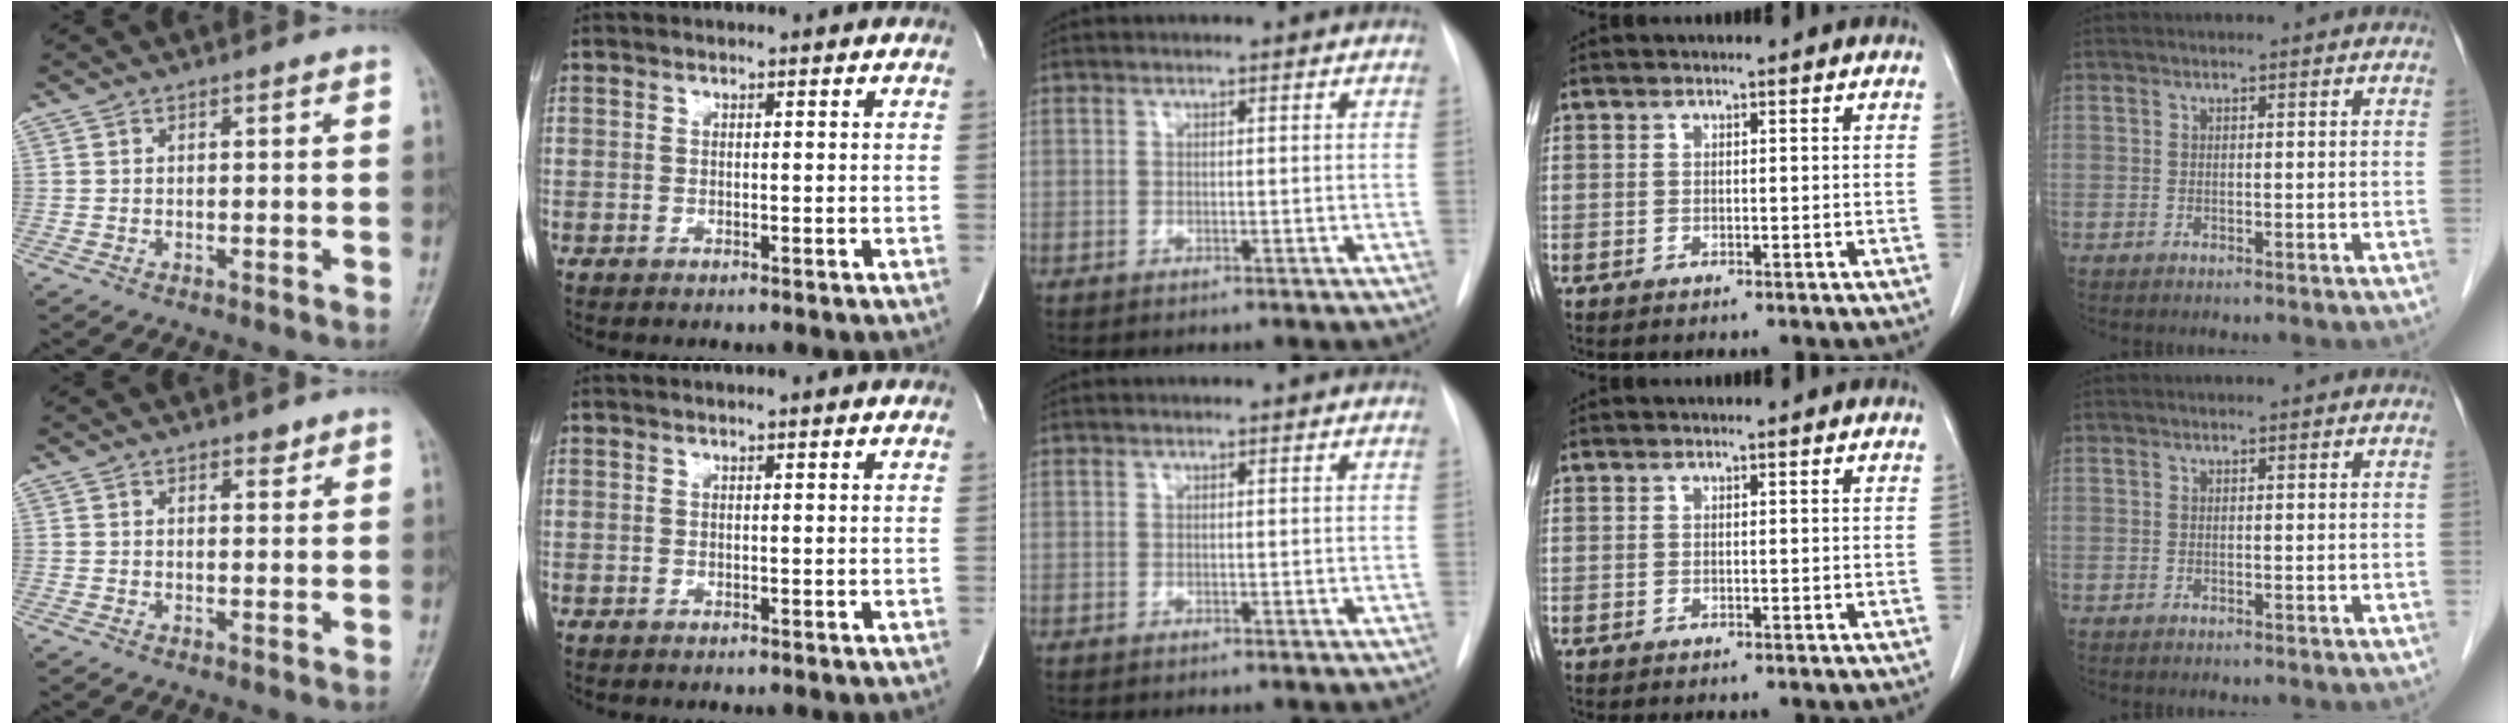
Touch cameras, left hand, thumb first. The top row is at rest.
{"thumb": {"total": 1.8, "force": [1.3, 0.9, 0.8], "torque": [0.001, -0.008, 0.018]}}